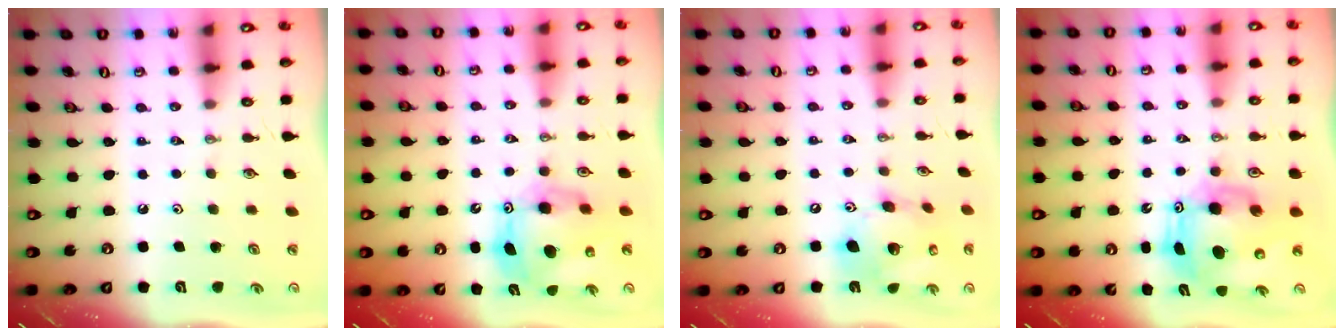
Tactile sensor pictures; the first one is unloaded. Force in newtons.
{"total": 12.4, "press": 12.4, "slide": 1.0}
{"total": 16.0, "press": 15.7, "slide": 3.1}
{"total": 11.0, "press": 10.9, "slide": 1.8}